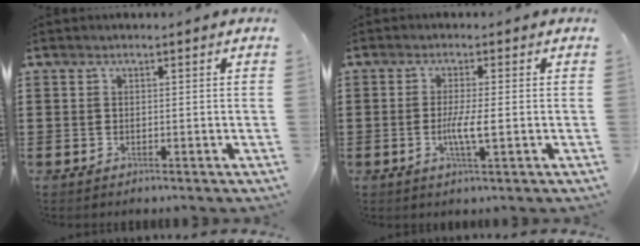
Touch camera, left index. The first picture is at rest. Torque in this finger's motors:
{"motor_torque": [0.69, 0.12, 0.13, 0.07]}